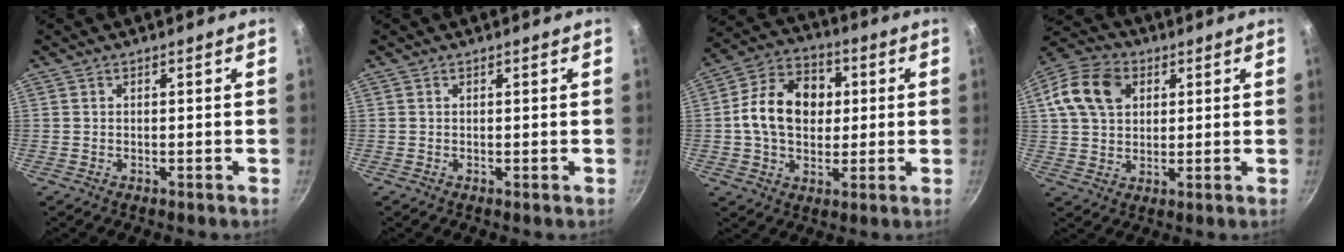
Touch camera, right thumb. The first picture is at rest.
{"total": 0.0}
{"total": 14.7, "force": [1.4, 10.9, 9.8], "torque": [-0.135, 0.019, 0.008]}
{"total": 12.6, "force": [3.9, 9.3, 7.6], "torque": [-0.126, 0.012, 0.058]}